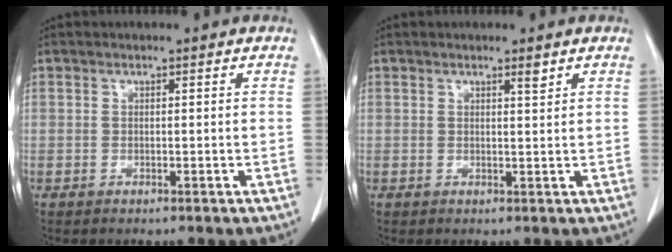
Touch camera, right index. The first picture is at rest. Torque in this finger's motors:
{"motor_torque": [0.03, 0.01, 0.00, 0.00]}